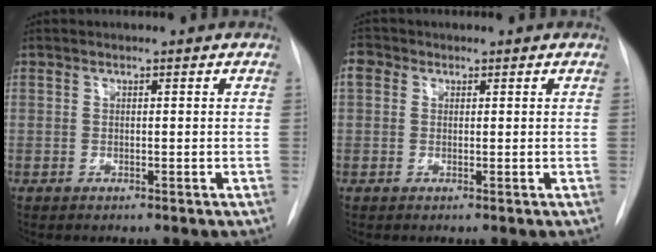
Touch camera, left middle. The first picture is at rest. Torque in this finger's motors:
{"motor_torque": [0.42, -0.32, 0.31, 0.04]}